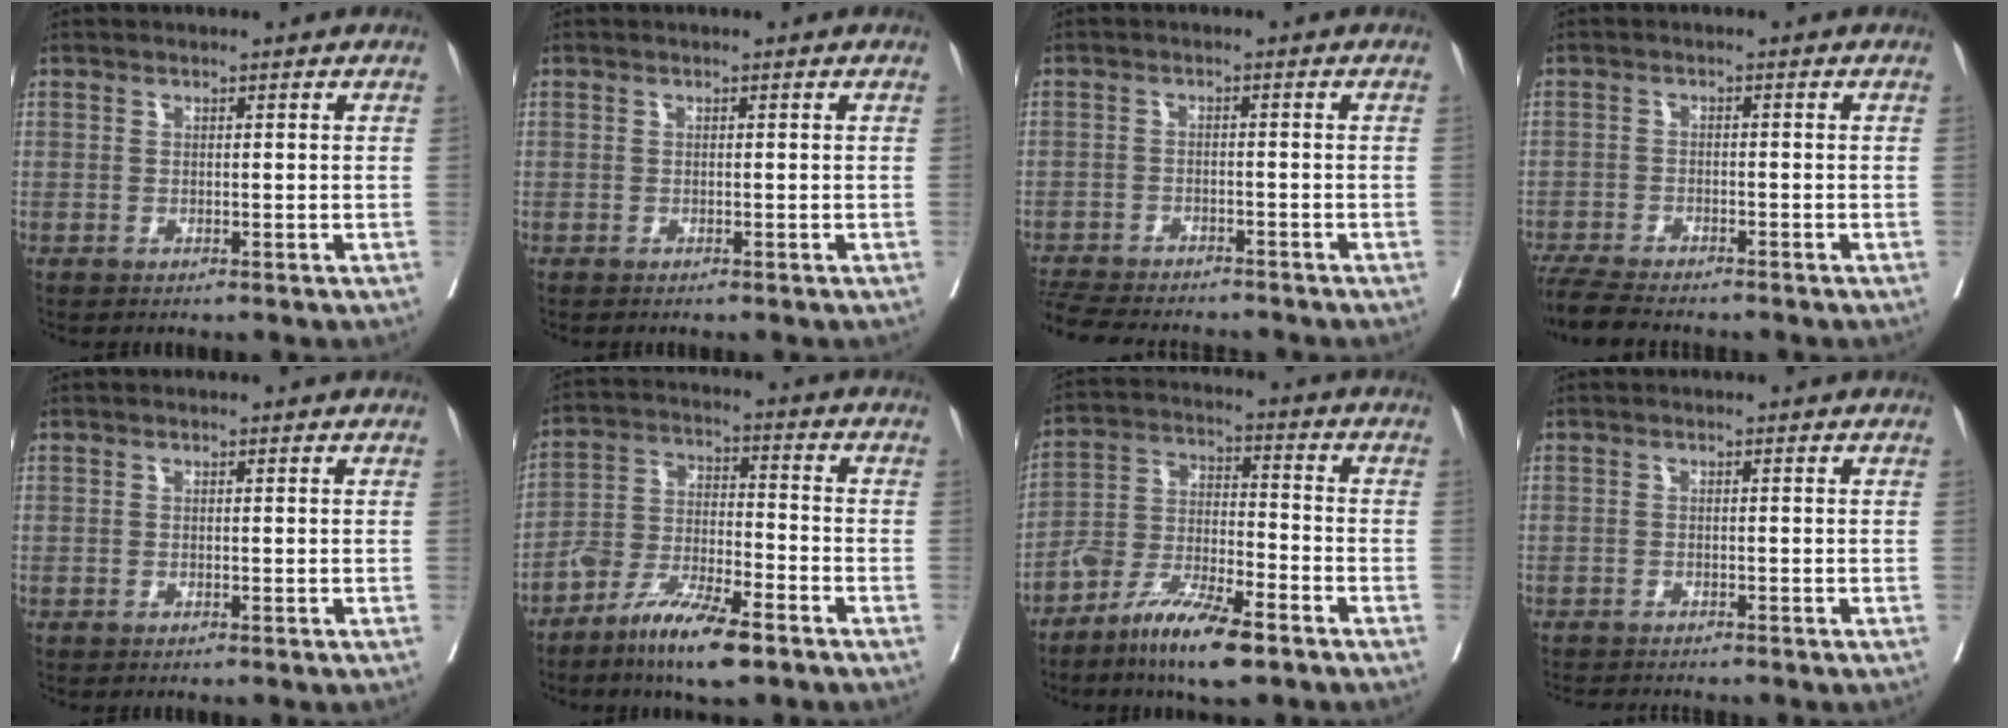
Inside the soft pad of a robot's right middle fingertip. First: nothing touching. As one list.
[{"total": 0.0}, {"total": 12.2, "force": [-11.0, 2.5, 4.5], "torque": [-0.092, -0.011, -0.161]}, {"total": 7.3, "force": [-6.6, 0.9, 3.0], "torque": [-0.052, -0.023, -0.112]}, {"total": 0.0}, {"total": 11.1, "force": [-7.7, 2.3, 7.7], "torque": [-0.148, -0.013, -0.143]}, {"total": 11.6, "force": [-8.0, 2.5, 8.1], "torque": [-0.155, -0.012, -0.151]}, {"total": 3.4, "force": [-3.2, 0.1, 0.9], "torque": [-0.009, -0.011, -0.051]}]